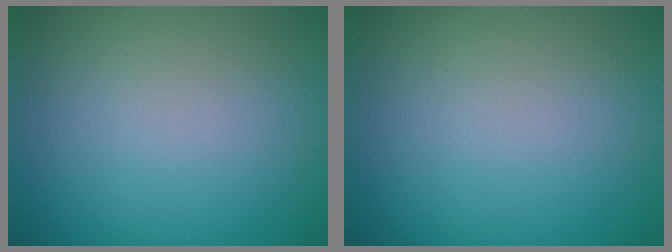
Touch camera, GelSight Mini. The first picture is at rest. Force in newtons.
{"total": 0.0}